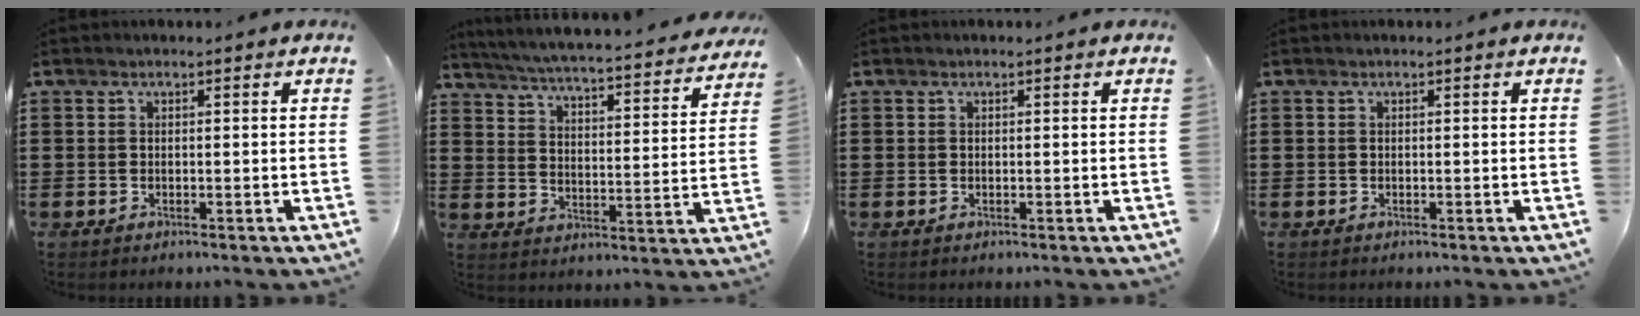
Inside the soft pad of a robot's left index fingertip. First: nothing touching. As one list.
[{"total": 4.3, "force": [4.0, -0.4, 1.5], "torque": [-0.051, -0.037, 0.060]}, {"total": 0.0}, {"total": 0.0}]